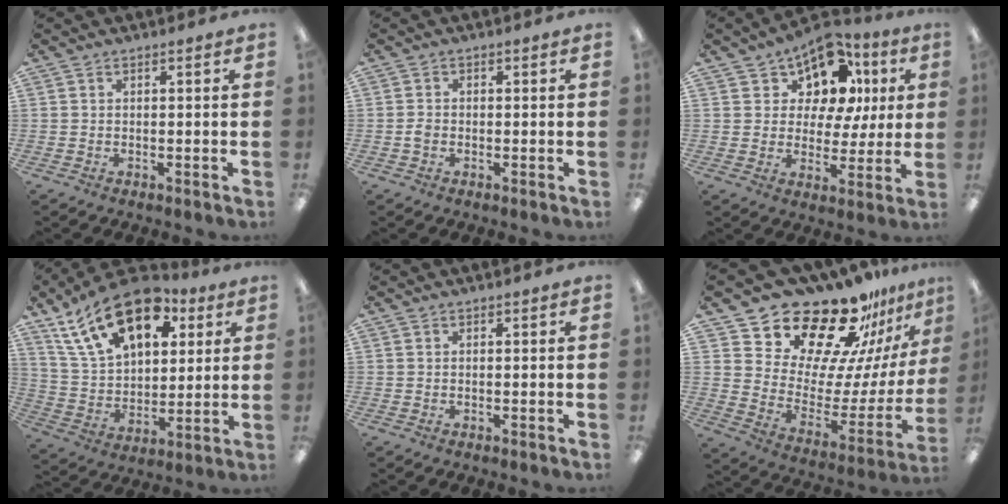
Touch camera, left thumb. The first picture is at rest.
{"total": 1.8, "force": [-0.5, 1.4, 0.9], "torque": [-0.017, 0.005, -0.011]}
{"total": 13.2, "force": [8.1, 8.4, 6.2], "torque": [-0.109, -0.047, 0.149]}
{"total": 21.2, "force": [11.9, 12.0, 12.8], "torque": [-0.221, -0.050, 0.211]}
{"total": 0.0}
{"total": 22.3, "force": [18.8, 9.2, 7.7], "torque": [-0.110, -0.155, 0.333]}